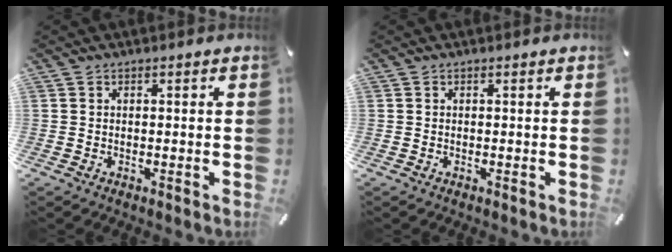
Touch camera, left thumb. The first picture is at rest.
{"total": 0.0}